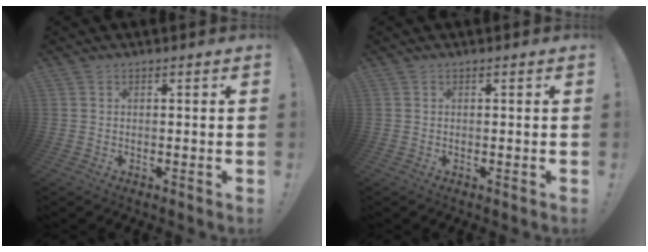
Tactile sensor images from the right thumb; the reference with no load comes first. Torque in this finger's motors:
{"motor_torque": [-0.02, 0.01, -0.02, 0.02, 0.01]}